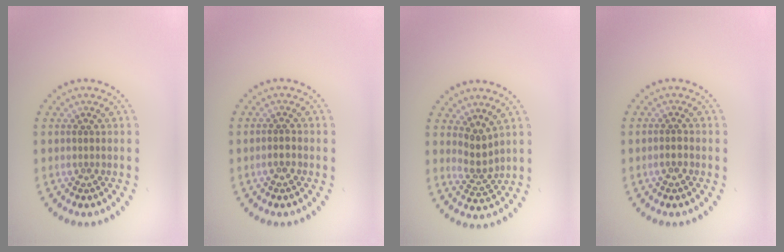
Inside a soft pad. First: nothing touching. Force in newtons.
{"total": 1.2, "press": 1.0, "slide": 0.6}
{"total": 2.2, "press": 1.6, "slide": 1.5}
{"total": 1.2, "press": 1.0, "slide": 0.6}